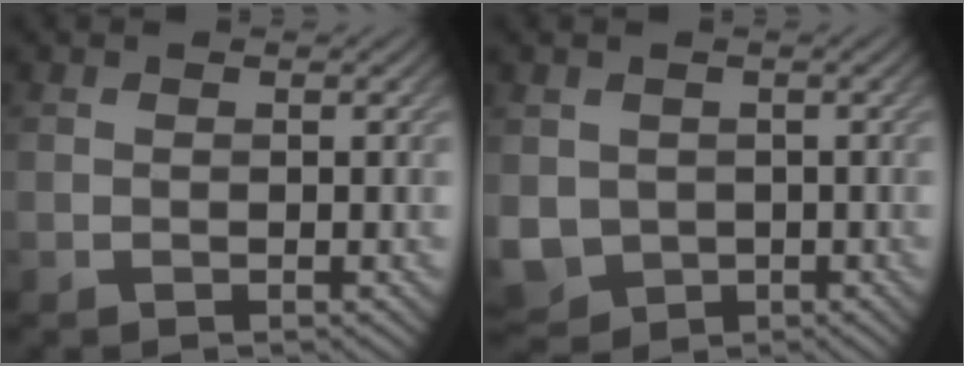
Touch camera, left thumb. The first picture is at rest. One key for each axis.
{"total": 4.8, "fx": -0.3, "fy": 4.4, "fz": 2.0, "tx": -0.070, "ty": -0.029, "tz": -0.006}